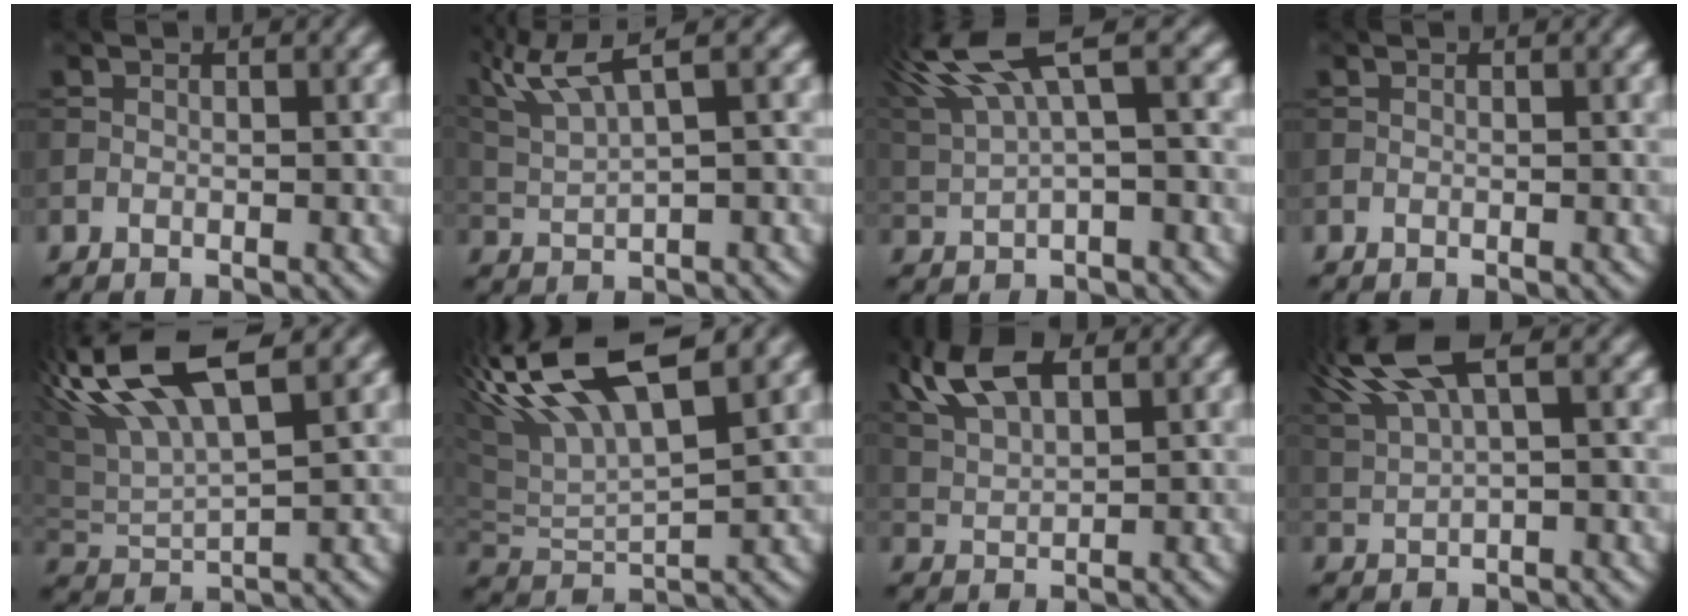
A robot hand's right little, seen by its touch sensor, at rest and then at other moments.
{"total": 7.1, "force": [4.4, 1.7, 5.3], "torque": [-0.111, 0.026, 0.085]}
{"total": 9.3, "force": [4.9, 2.5, 7.4], "torque": [-0.166, 0.025, 0.096]}
{"total": 0.0}
{"total": 10.3, "force": [4.7, 3.2, 8.6], "torque": [-0.179, 0.030, 0.081]}
{"total": 10.6, "force": [5.2, 3.2, 8.7], "torque": [-0.175, 0.024, 0.089]}
{"total": 7.1, "force": [3.8, 3.2, 5.1], "torque": [-0.124, 0.019, 0.071]}
{"total": 8.4, "force": [4.6, 2.5, 6.5], "torque": [-0.158, 0.021, 0.092]}